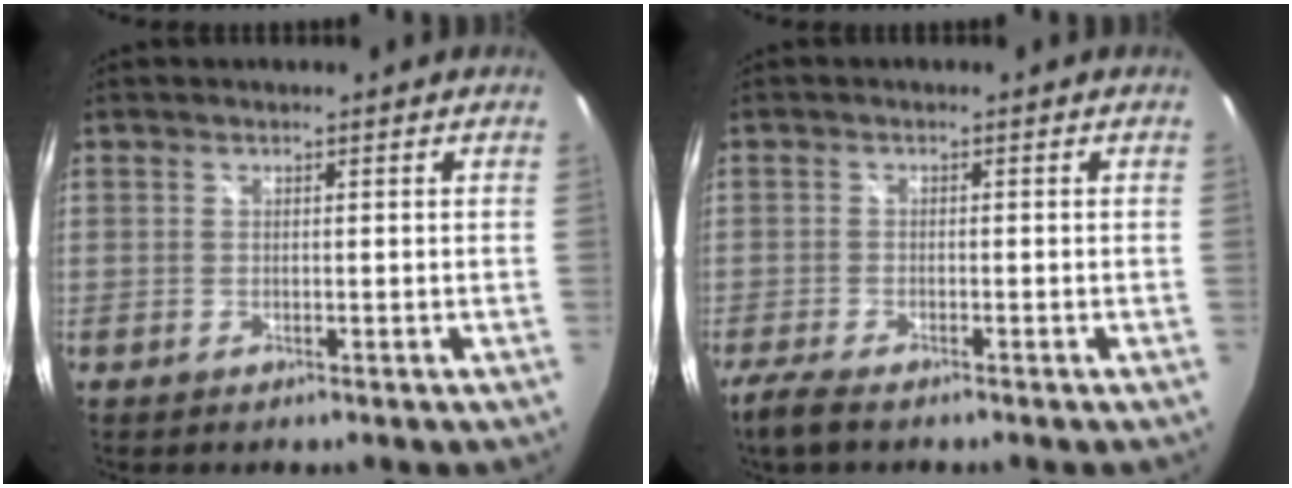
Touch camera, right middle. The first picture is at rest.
{"total": 4.2, "force": [-3.3, 0.6, 2.6], "torque": [-0.069, -0.016, -0.068]}